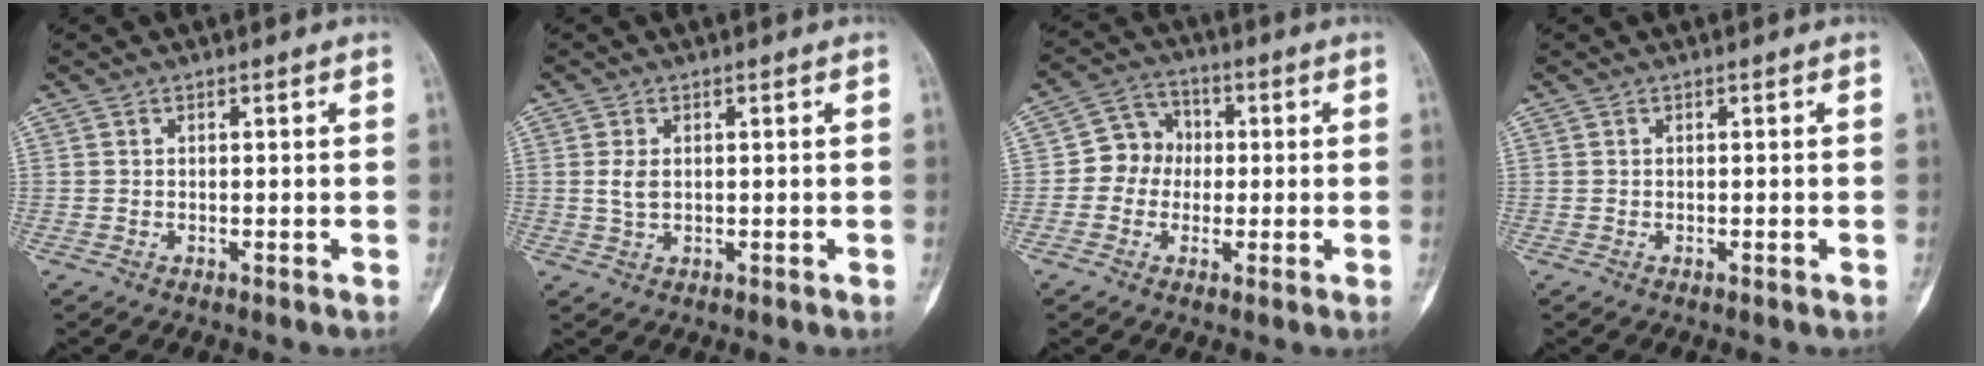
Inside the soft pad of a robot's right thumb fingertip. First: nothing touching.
{"total": 2.5, "force": [0.3, 1.5, 2.0], "torque": [-0.043, 0.000, 0.008]}
{"total": 6.9, "force": [-0.4, 6.3, 2.8], "torque": [-0.012, 0.019, -0.022]}
{"total": 0.0}